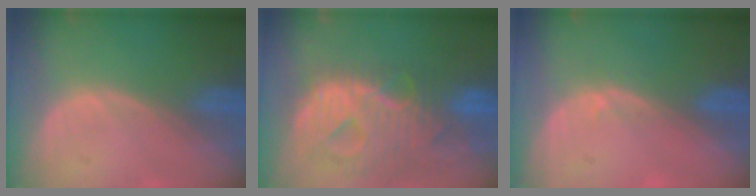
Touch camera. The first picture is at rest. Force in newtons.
{"total": 13.0, "press": 11.0, "slide": 6.8}
{"total": 0.8, "press": 0.6, "slide": 0.6}